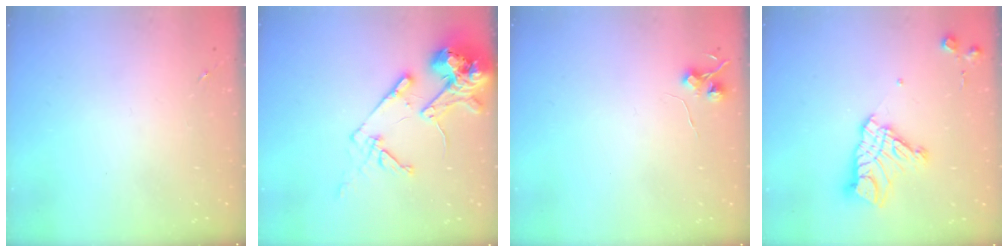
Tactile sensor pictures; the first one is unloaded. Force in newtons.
{"total": 16.6, "press": 16.5, "slide": 2.3}
{"total": 5.8, "press": 5.8, "slide": 0.7}
{"total": 14.5, "press": 14.5, "slide": 1.3}